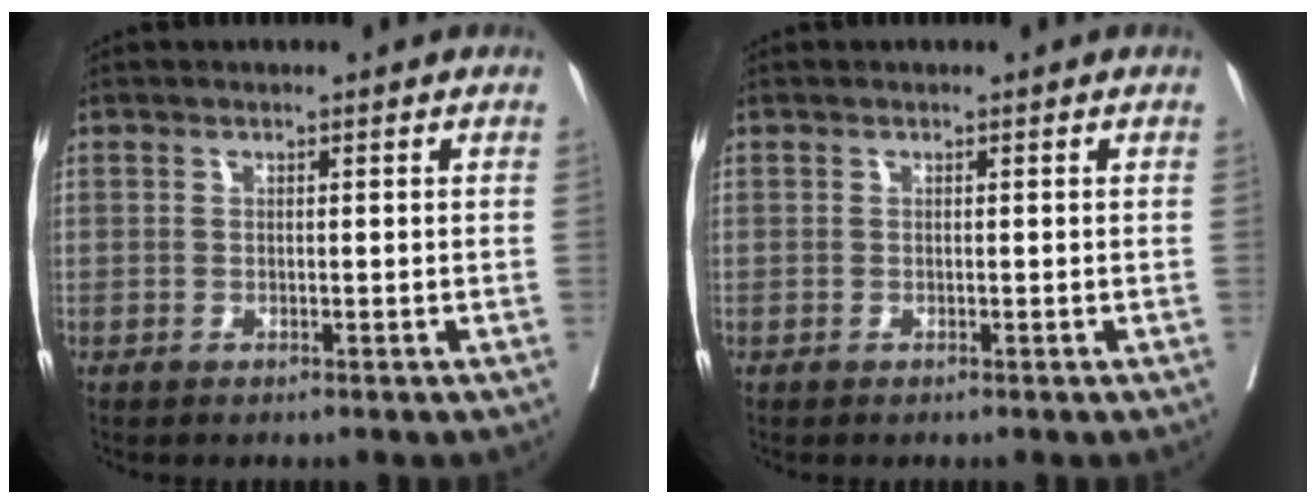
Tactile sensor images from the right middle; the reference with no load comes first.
{"total": 0.0}